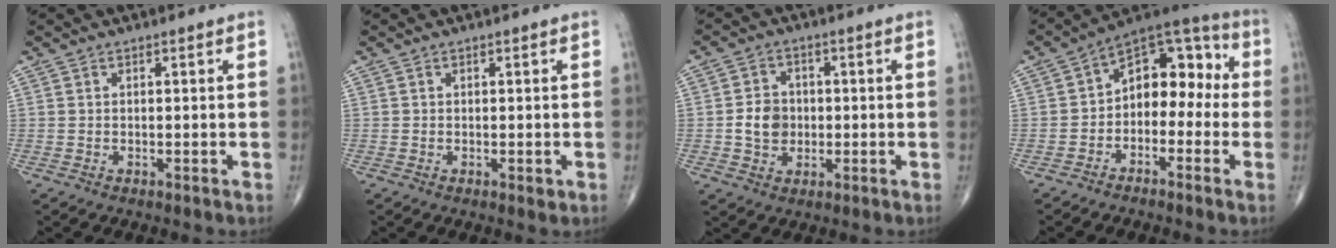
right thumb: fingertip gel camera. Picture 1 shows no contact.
{"total": 0.8, "force": [-0.1, 0.5, 0.7], "torque": [-0.008, -0.003, -0.001]}
{"total": 5.9, "force": [-0.5, 5.0, 3.2], "torque": [-0.037, 0.005, -0.011]}
{"total": 12.2, "force": [-1.3, 8.0, 9.2], "torque": [-0.090, 0.053, -0.041]}